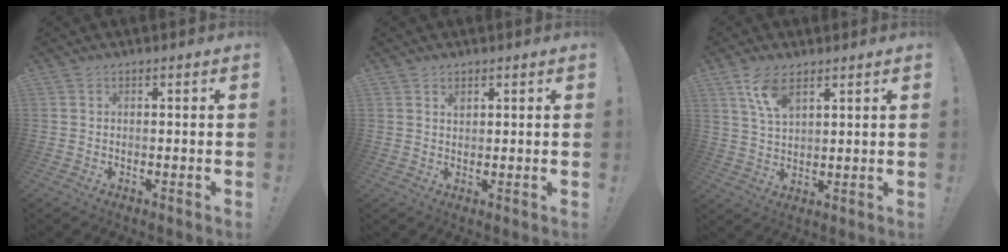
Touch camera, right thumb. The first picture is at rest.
{"total": 1.5, "force": [1.2, 0.8, 0.4], "torque": [0.007, -0.009, 0.021]}
{"total": 8.1, "force": [5.2, 3.6, 5.0], "torque": [-0.085, -0.022, 0.095]}